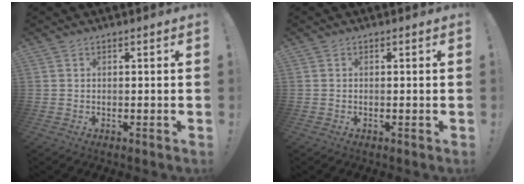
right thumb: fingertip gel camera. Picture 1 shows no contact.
{"total": 0.0}